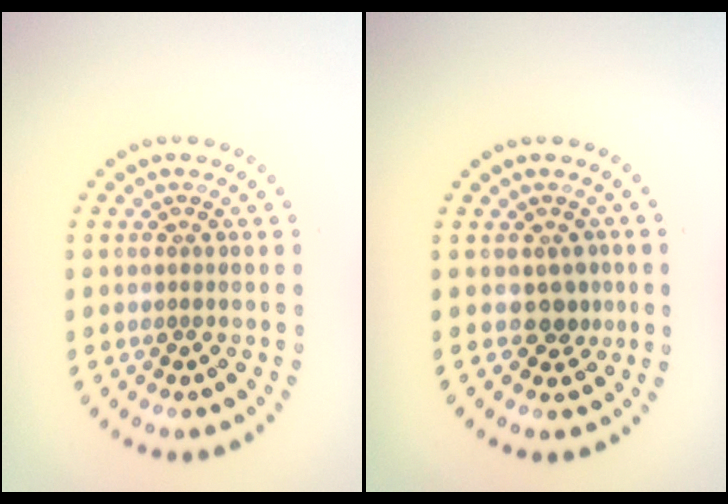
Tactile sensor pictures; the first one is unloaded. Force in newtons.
{"total": 1.9, "press": 1.6, "slide": 1.0}